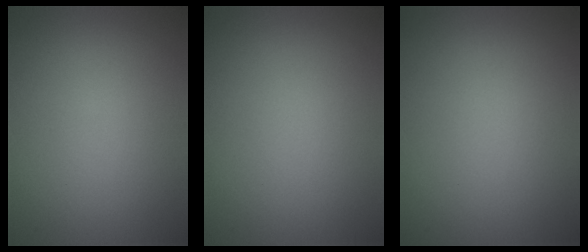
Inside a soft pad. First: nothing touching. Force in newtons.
{"total": 0.0}
{"total": 0.0}